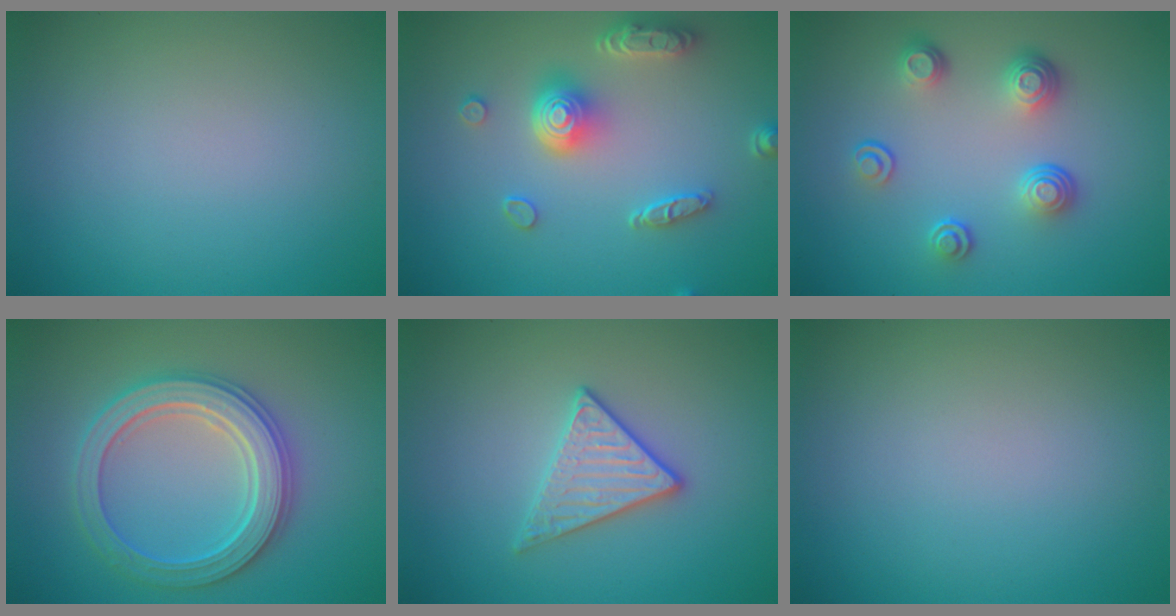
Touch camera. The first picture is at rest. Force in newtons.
{"total": 4.9, "press": 3.9, "slide": 2.9}
{"total": 4.0, "press": 3.0, "slide": 2.6}
{"total": 5.4, "press": 5.4, "slide": 0.9}
{"total": 2.8, "press": 2.7, "slide": 0.6}
{"total": 0.0}